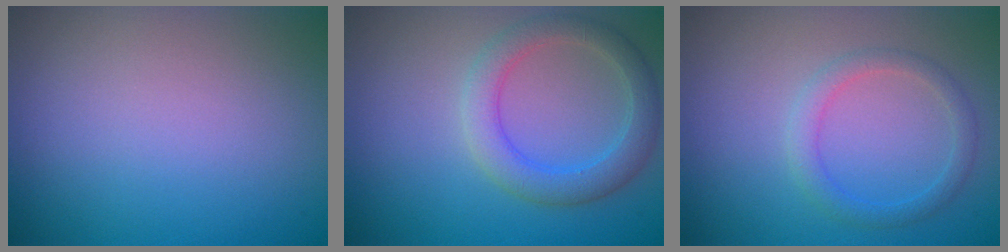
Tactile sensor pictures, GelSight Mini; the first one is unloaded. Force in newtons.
{"total": 3.8, "press": 3.8, "slide": 0.1}
{"total": 2.0, "press": 2.0, "slide": 0.1}